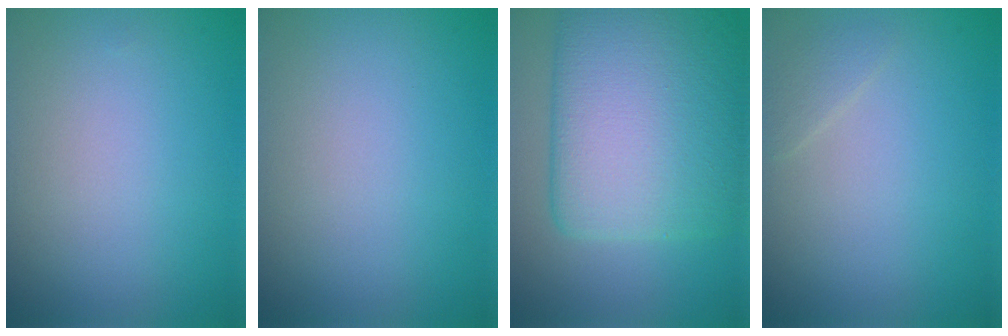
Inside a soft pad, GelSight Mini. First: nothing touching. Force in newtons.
{"total": 0.0}
{"total": 11.9, "press": 11.9, "slide": 0.4}
{"total": 0.9, "press": 0.9, "slide": 0.0}